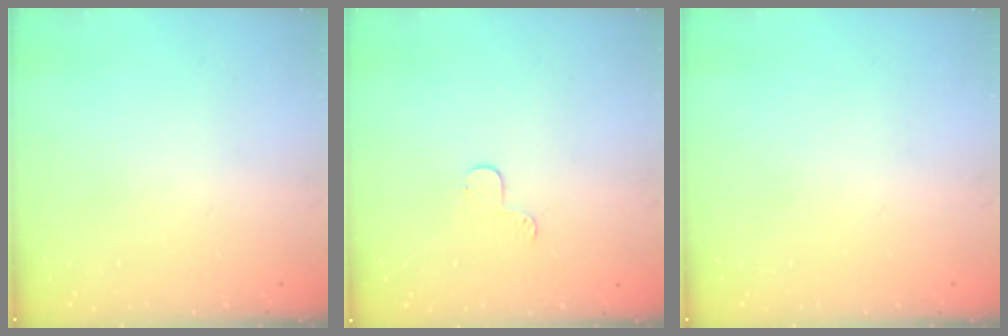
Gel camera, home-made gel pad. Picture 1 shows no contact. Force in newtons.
{"total": 4.1, "press": 4.1, "slide": 0.4}
{"total": 0.0}